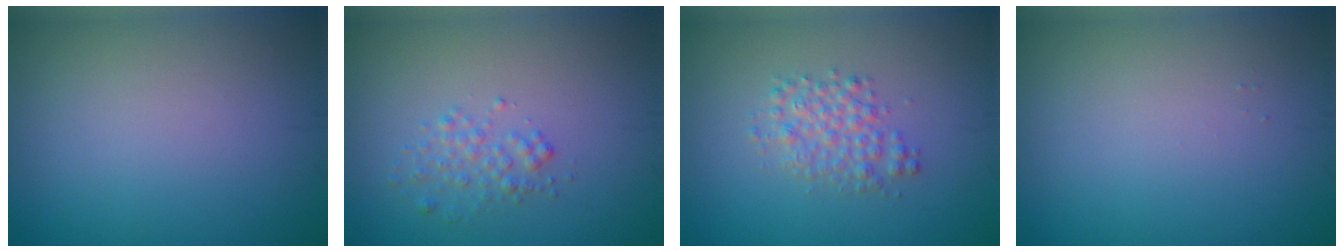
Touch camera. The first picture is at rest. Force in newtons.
{"total": 1.6, "press": 1.6, "slide": 0.1}
{"total": 2.6, "press": 2.6, "slide": 0.0}
{"total": 0.0}